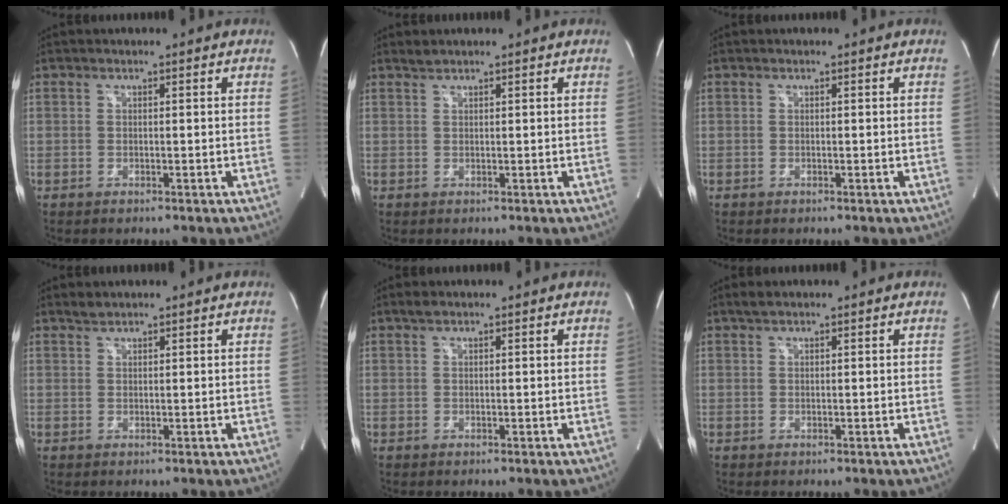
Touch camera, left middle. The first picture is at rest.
{"total": 0.8, "force": [0.8, -0.1, 0.1], "torque": [-0.009, 0.002, 0.020]}
{"total": 0.0}
{"total": 1.1, "force": [1.0, 0.1, 0.1], "torque": [-0.011, 0.003, 0.024]}
{"total": 0.9, "force": [0.7, 0.1, 0.5], "torque": [-0.018, 0.007, 0.017]}
{"total": 1.2, "force": [1.0, 0.2, 0.6], "torque": [-0.021, 0.010, 0.021]}